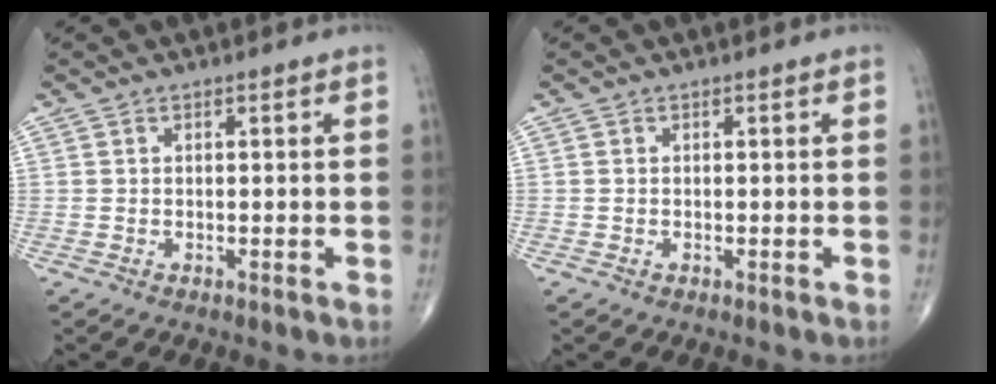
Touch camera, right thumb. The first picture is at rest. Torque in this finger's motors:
{"motor_torque": [-0.25, -0.04, -0.21, -0.23, 0.00]}